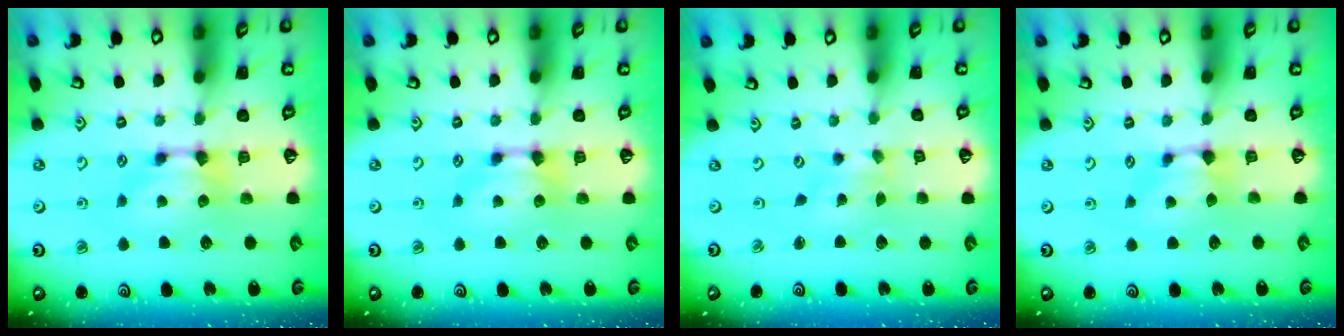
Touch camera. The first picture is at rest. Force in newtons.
{"total": 0.0}
{"total": 3.7, "press": 3.6, "slide": 0.8}
{"total": 0.9, "press": 0.7, "slide": 0.6}